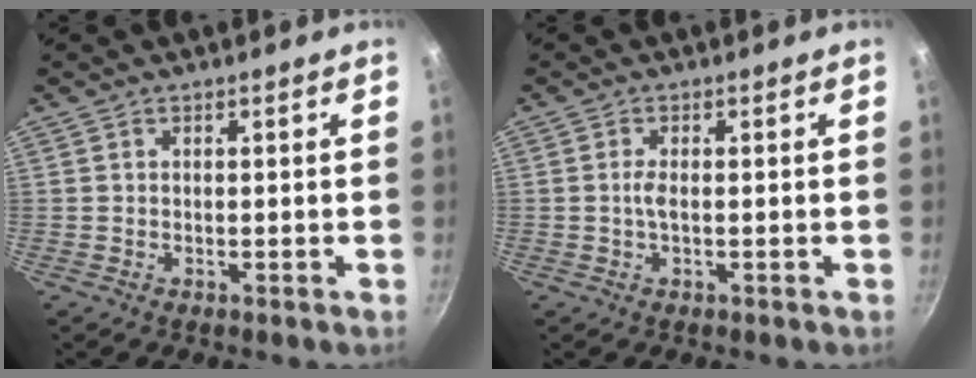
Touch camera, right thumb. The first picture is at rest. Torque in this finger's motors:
{"motor_torque": [0.62, 0.30, 0.49, 0.24, 0.15]}